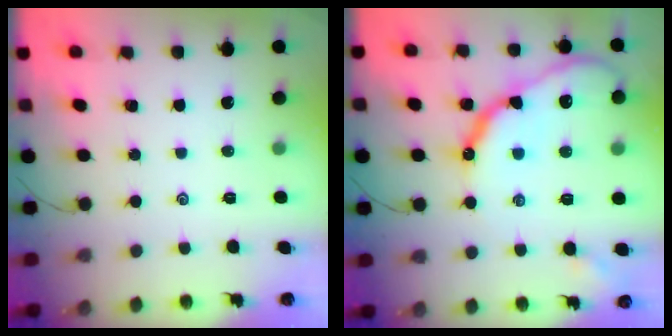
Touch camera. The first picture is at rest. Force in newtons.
{"total": 16.3, "press": 16.2, "slide": 1.1}